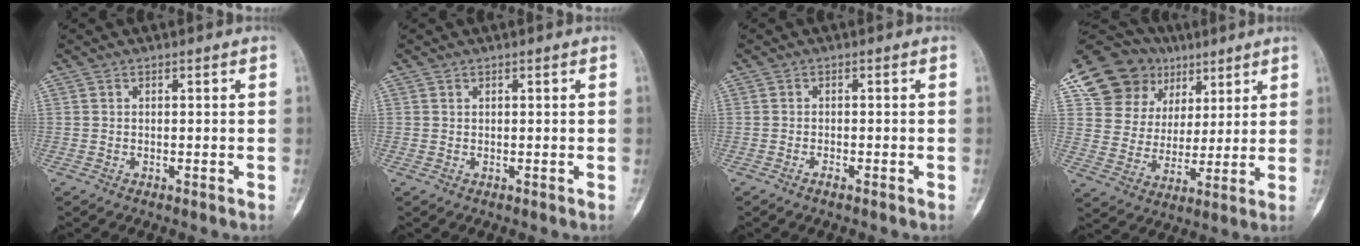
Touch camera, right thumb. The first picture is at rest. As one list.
[{"total": 0.0}, {"total": 1.4, "force": [-1.0, 0.6, 0.8], "torque": [-0.013, 0.003, -0.021]}, {"total": 17.6, "force": [8.7, 14.3, 5.5], "torque": [-0.060, 0.012, 0.163]}]